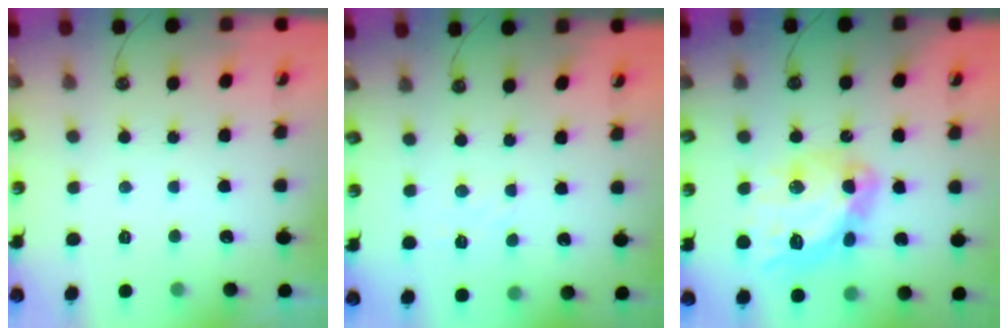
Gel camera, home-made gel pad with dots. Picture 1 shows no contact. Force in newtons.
{"total": 4.1, "press": 4.1, "slide": 0.5}
{"total": 16.9, "press": 16.8, "slide": 2.0}